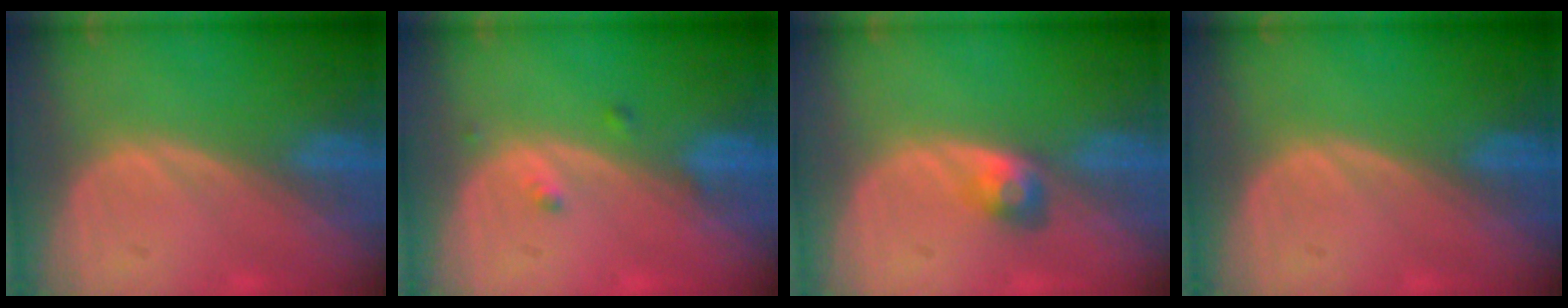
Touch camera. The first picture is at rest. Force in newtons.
{"total": 1.3, "press": 1.3, "slide": 0.0}
{"total": 3.0, "press": 2.5, "slide": 1.5}
{"total": 0.0}